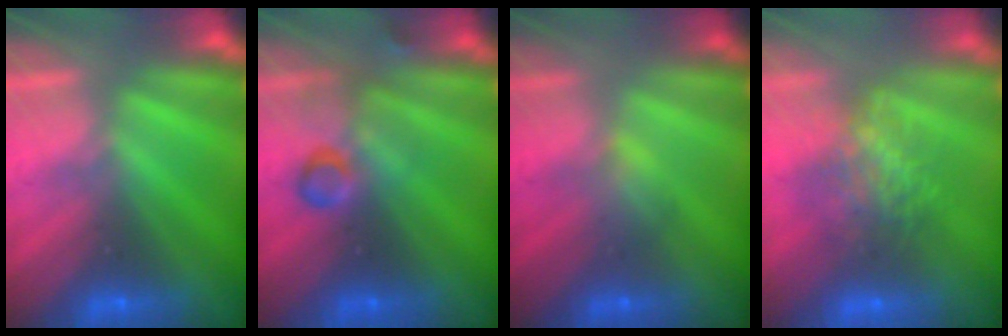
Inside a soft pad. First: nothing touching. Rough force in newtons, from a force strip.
{"total": 2.8}
{"total": 2.8}
{"total": 8.8}